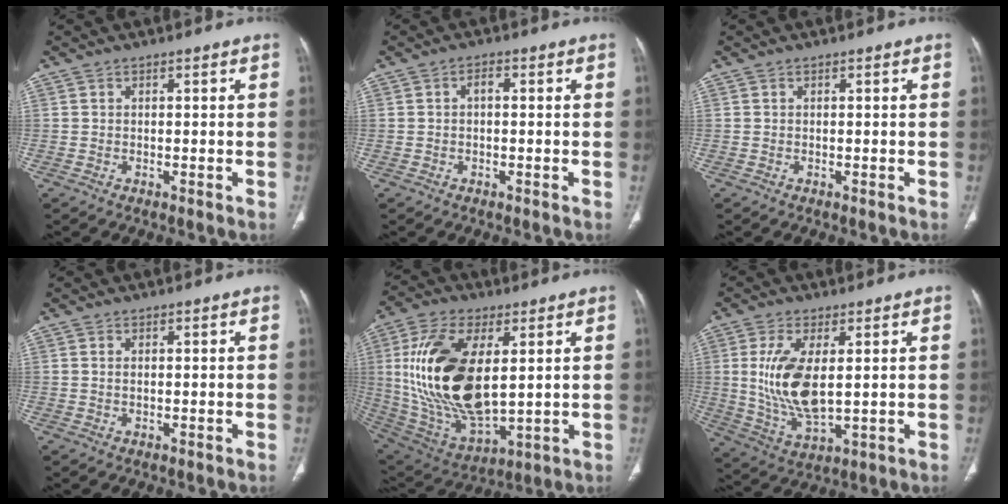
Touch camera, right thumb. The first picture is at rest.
{"total": 1.5, "force": [-0.1, 0.7, 1.3], "torque": [-0.020, 0.006, -0.003]}
{"total": 0.0}
{"total": 0.7, "force": [0.1, 0.3, 0.6], "torque": [-0.015, 0.000, 0.004]}
{"total": 23.5, "force": [3.6, 11.7, 20.1], "torque": [-0.396, -0.024, 0.077]}
{"total": 12.2, "force": [1.6, 5.3, 10.8], "torque": [-0.224, -0.022, 0.044]}